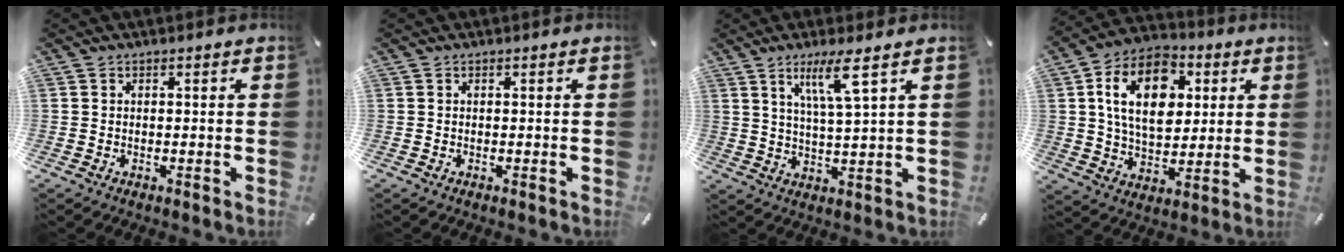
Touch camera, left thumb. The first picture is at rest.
{"total": 0.0}
{"total": 8.2, "force": [4.4, 0.7, 6.9], "torque": [-0.130, -0.005, 0.070]}
{"total": 16.5, "force": [4.2, 11.5, 11.1], "torque": [-0.205, 0.010, 0.071]}